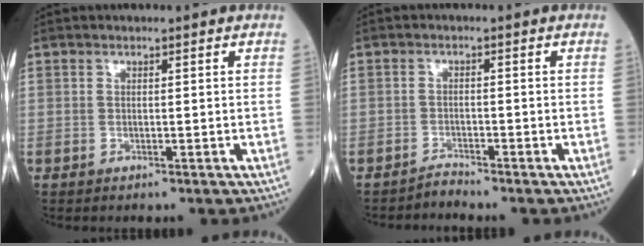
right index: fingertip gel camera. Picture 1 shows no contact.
{"total": 1.6, "force": [-1.5, -0.3, -0.6], "torque": [0.021, -0.008, -0.026]}